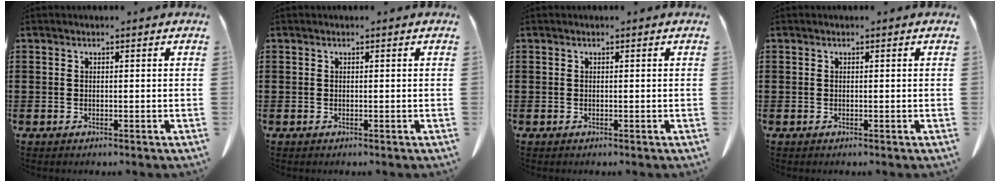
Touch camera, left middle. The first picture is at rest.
{"total": 0.0}
{"total": 0.0}
{"total": 0.0}